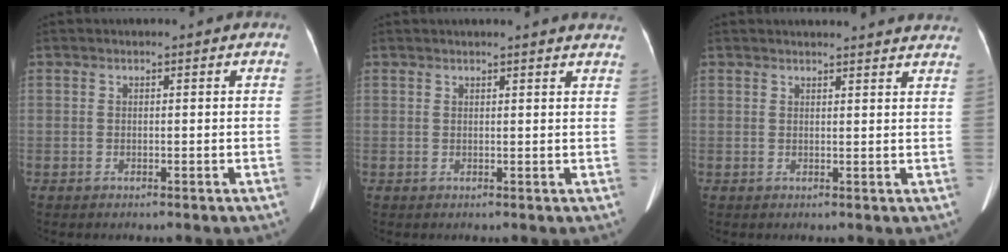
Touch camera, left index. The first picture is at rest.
{"total": 8.7, "force": [8.2, 0.5, 3.0], "torque": [-0.027, 0.003, 0.070]}
{"total": 14.3, "force": [13.8, 1.2, 3.7], "torque": [-0.027, -0.008, 0.143]}